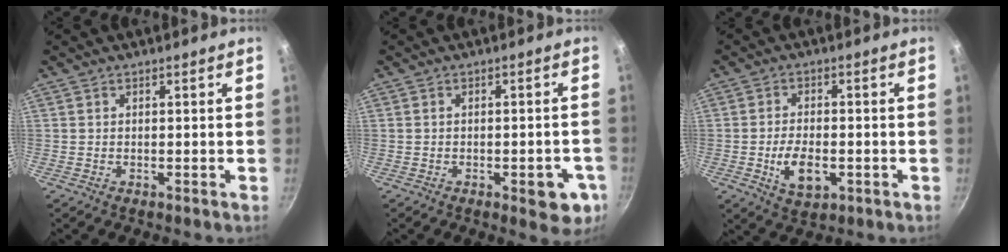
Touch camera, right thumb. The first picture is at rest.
{"total": 7.2, "force": [-2.7, 3.1, 6.0], "torque": [-0.050, 0.010, -0.030]}
{"total": 7.3, "force": [-1.9, 4.0, 5.8], "torque": [-0.094, 0.005, -0.027]}